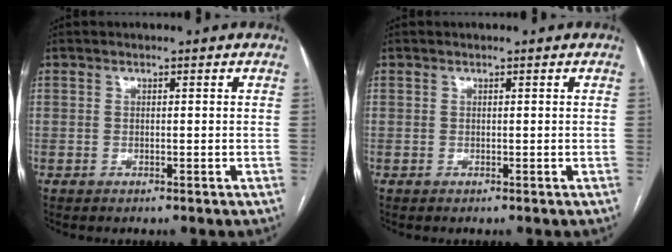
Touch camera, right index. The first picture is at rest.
{"total": 0.0}